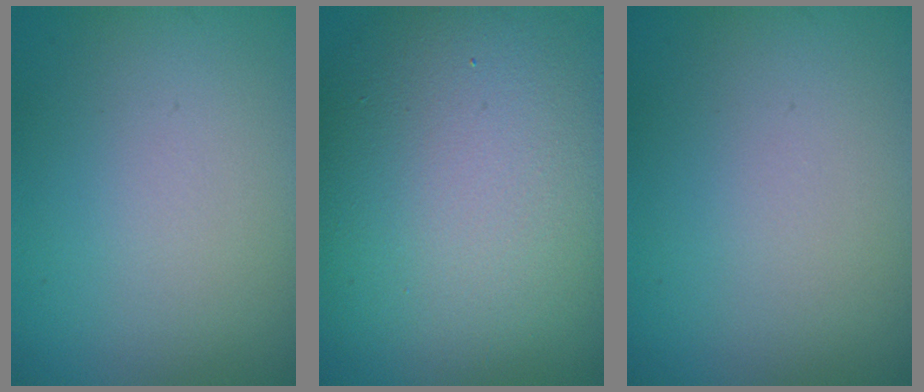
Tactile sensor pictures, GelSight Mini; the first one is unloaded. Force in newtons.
{"total": 15.4, "press": 15.4, "slide": 0.5}
{"total": 0.0}